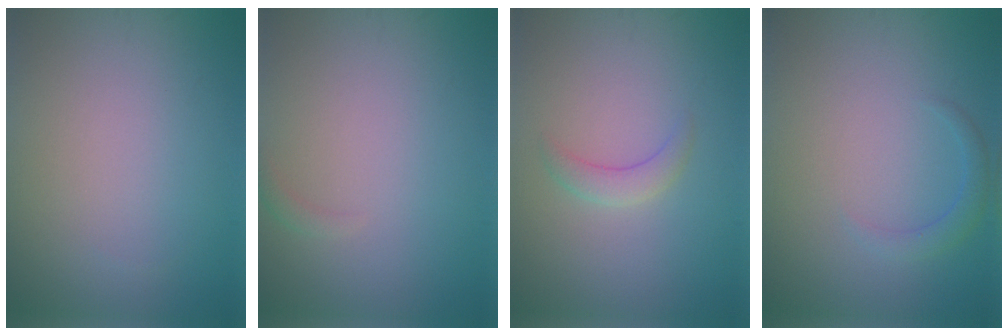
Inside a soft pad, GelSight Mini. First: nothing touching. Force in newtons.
{"total": 0.7, "press": 0.7, "slide": 0.2}
{"total": 1.7, "press": 1.7, "slide": 0.0}
{"total": 1.5, "press": 1.5, "slide": 0.1}